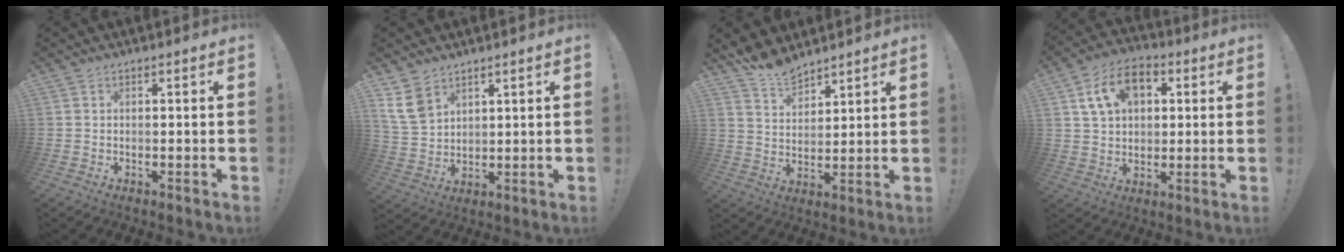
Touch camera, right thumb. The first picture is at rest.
{"total": 8.9, "force": [5.6, 5.5, 4.0], "torque": [-0.085, -0.024, 0.114]}
{"total": 8.2, "force": [7.5, 2.7, 1.8], "torque": [-0.042, -0.054, 0.143]}
{"total": 12.5, "force": [5.0, 8.8, 7.5], "torque": [-0.117, -0.003, 0.097]}